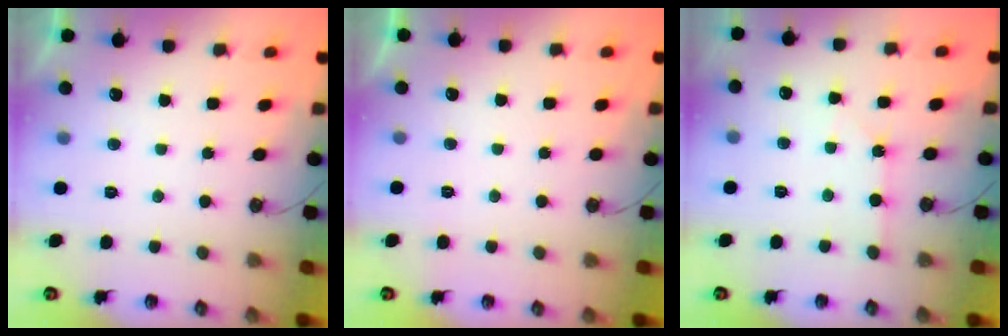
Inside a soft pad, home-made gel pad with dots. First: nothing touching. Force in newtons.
{"total": 0.0}
{"total": 1.1, "press": 1.1, "slide": 0.2}